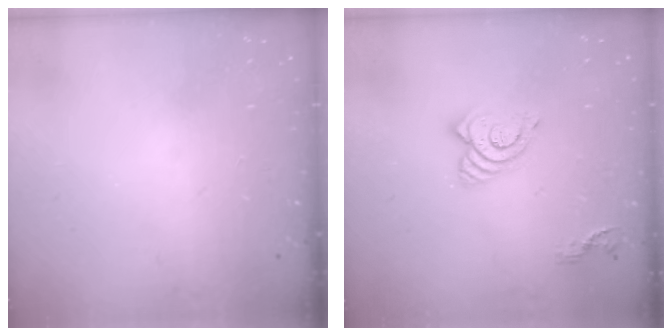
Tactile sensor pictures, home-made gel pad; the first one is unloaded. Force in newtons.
{"total": 10.2, "press": 10.2, "slide": 0.9}